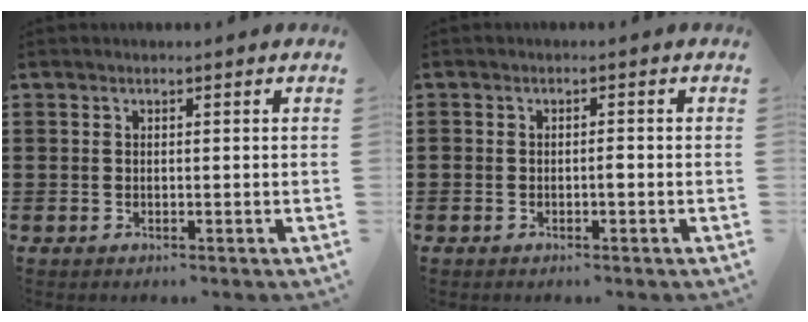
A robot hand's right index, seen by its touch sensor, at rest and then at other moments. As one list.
[{"total": 1.2, "force": [-0.7, 0.4, 1.0], "torque": [-0.020, -0.002, -0.012]}]